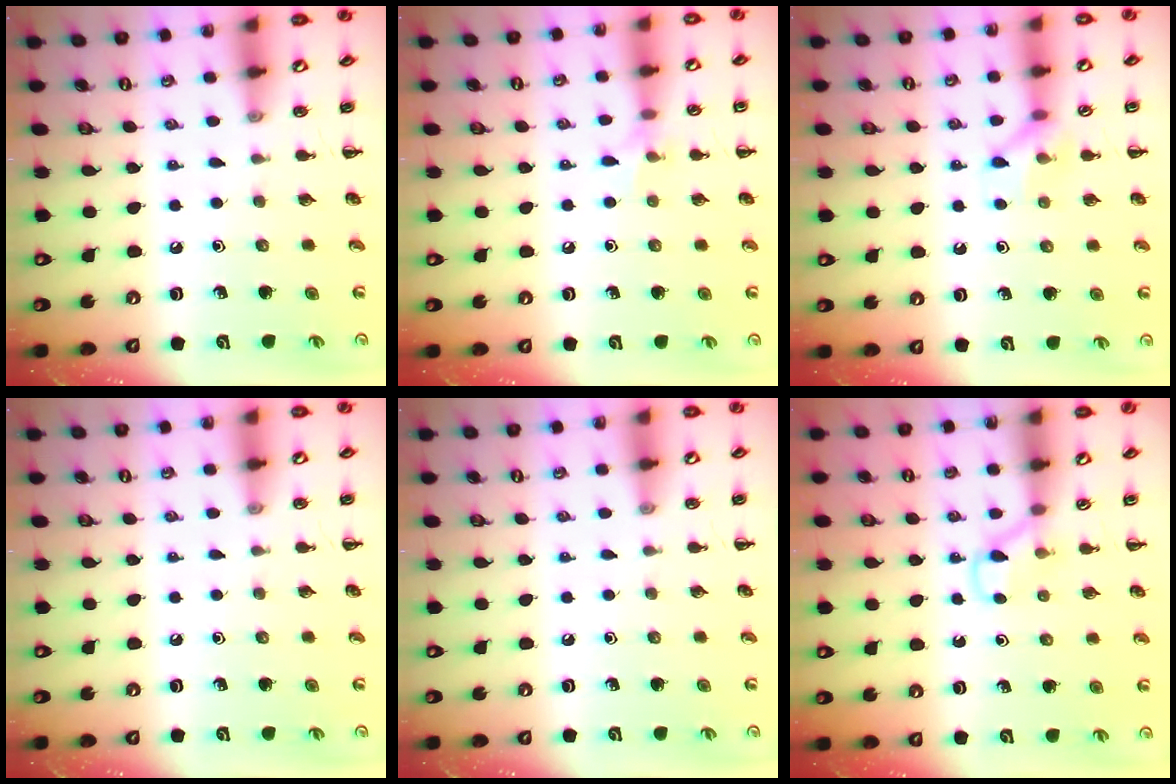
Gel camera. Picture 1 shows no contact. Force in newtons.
{"total": 5.5, "press": 5.2, "slide": 1.5}
{"total": 7.2, "press": 7.2, "slide": 0.1}
{"total": 0.0}
{"total": 0.0}
{"total": 3.6, "press": 3.4, "slide": 1.3}